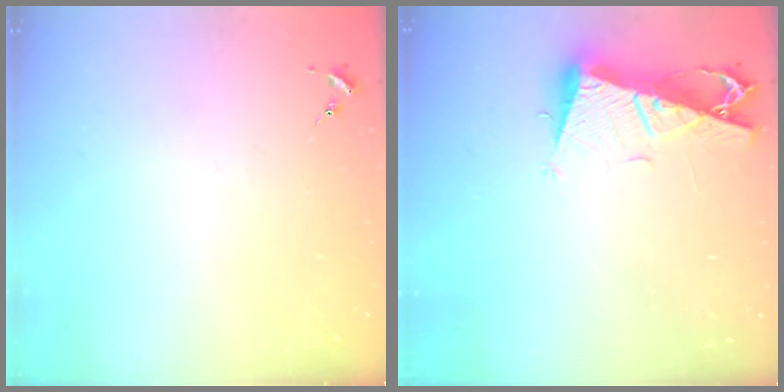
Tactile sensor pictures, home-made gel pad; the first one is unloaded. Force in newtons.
{"total": 10.6, "press": 10.5, "slide": 1.3}